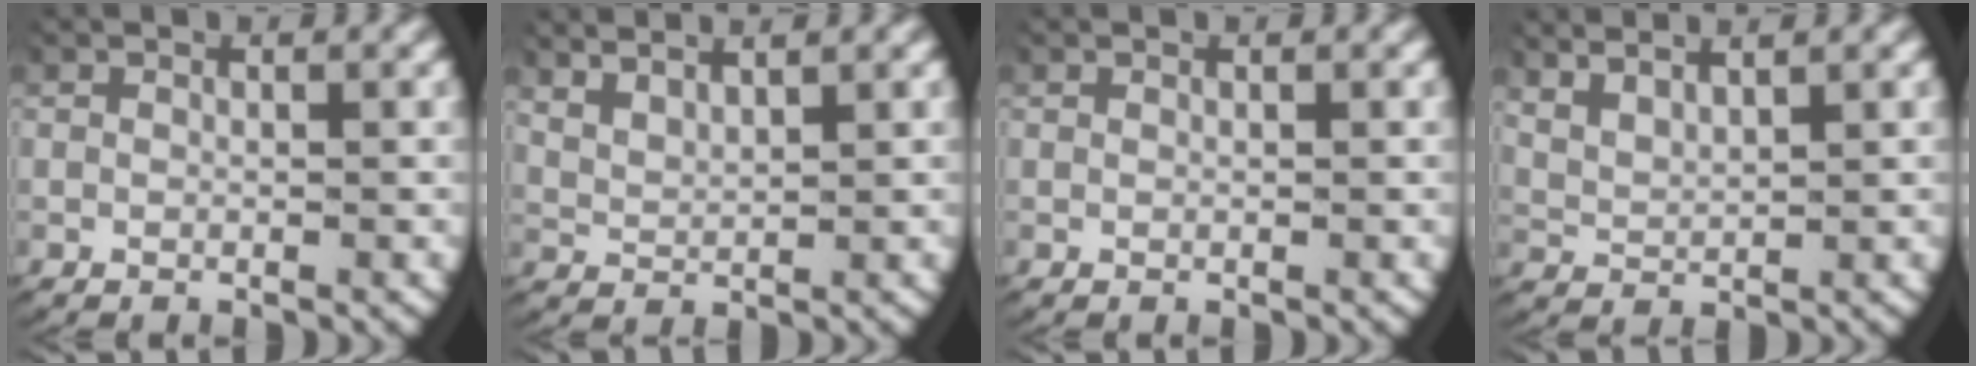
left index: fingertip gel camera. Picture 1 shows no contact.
{"total": 3.1, "force": [2.6, 1.1, 1.1], "torque": [-0.038, -0.004, 0.052]}
{"total": 0.0}
{"total": 3.4, "force": [2.5, 1.8, 1.5], "torque": [-0.049, -0.005, 0.049]}